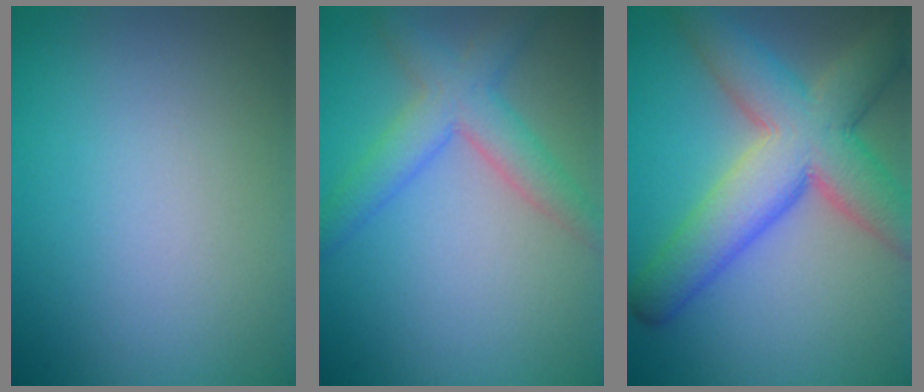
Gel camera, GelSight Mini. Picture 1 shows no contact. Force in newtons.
{"total": 4.2, "press": 4.2, "slide": 0.2}
{"total": 9.2, "press": 9.2, "slide": 0.3}